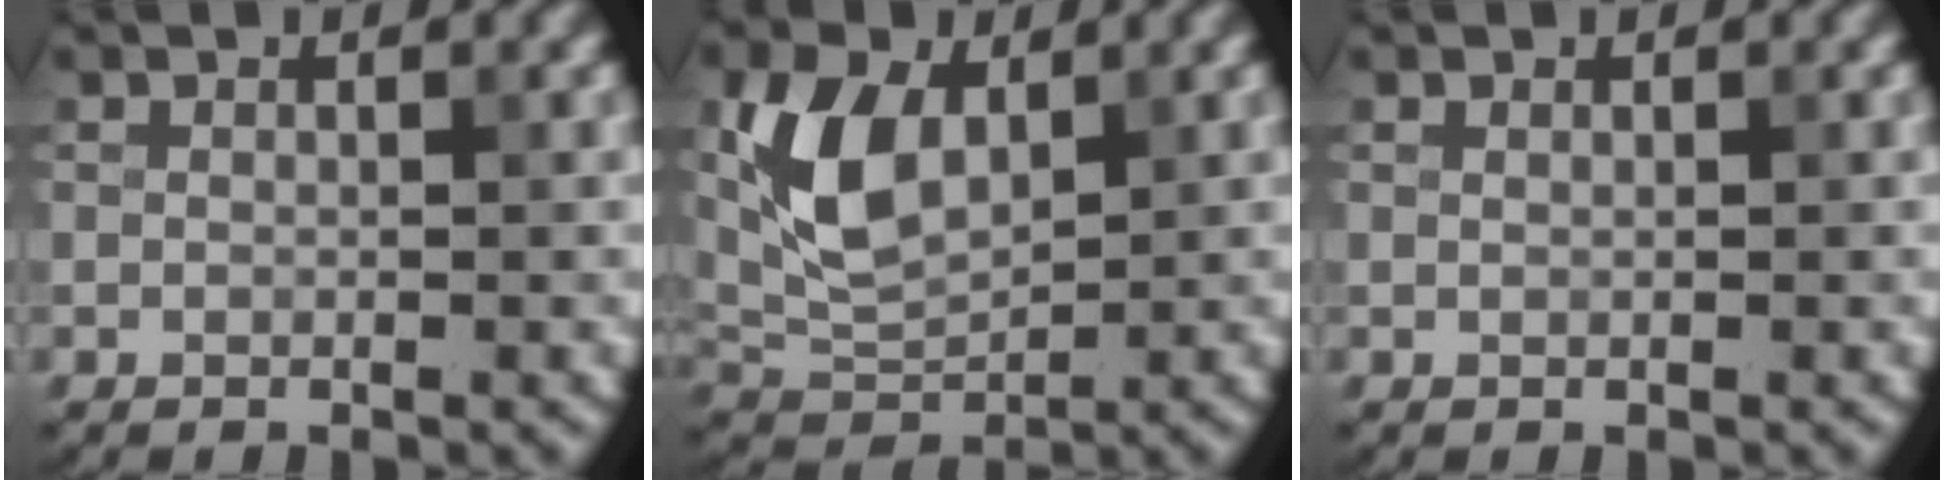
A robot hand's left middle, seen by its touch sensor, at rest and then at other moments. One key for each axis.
{"total": 6.6, "fx": 1.9, "fy": 4.0, "fz": 4.8, "tx": -0.105, "ty": 0.004, "tz": 0.039}
{"total": 0.0}